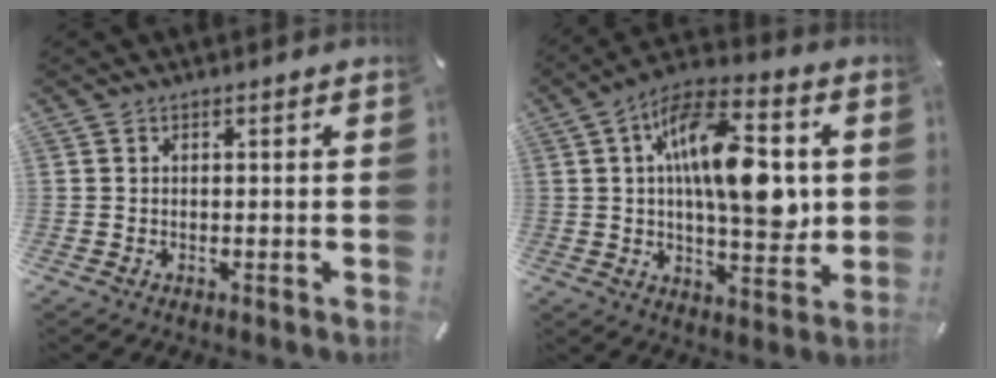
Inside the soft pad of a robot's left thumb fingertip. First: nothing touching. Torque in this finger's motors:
{"motor_torque": [2.48, 2.53, 1.51, -1.26, 0.26]}